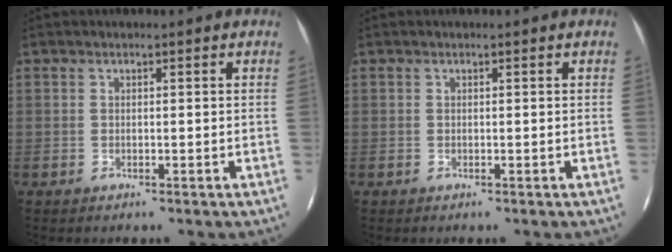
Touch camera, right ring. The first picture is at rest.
{"total": 0.0}